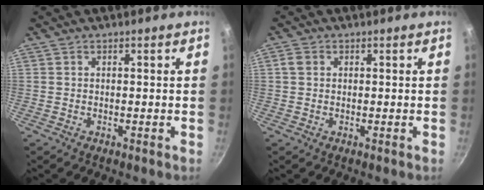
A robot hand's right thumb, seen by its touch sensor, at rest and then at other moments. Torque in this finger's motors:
{"motor_torque": [-0.04, 1.04, 0.26, 0.09, 0.11]}